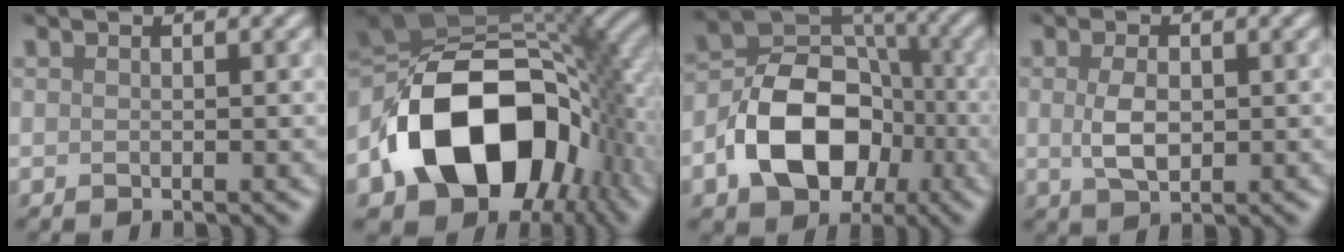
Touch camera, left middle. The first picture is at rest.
{"total": 16.9, "force": [-4.0, 11.5, 11.8], "torque": [-0.206, -0.007, -0.074]}
{"total": 10.3, "force": [-3.2, 7.2, 6.6], "torque": [-0.117, 0.004, -0.063]}
{"total": 2.7, "force": [0.2, 1.5, 2.3], "torque": [-0.052, 0.000, 0.006]}